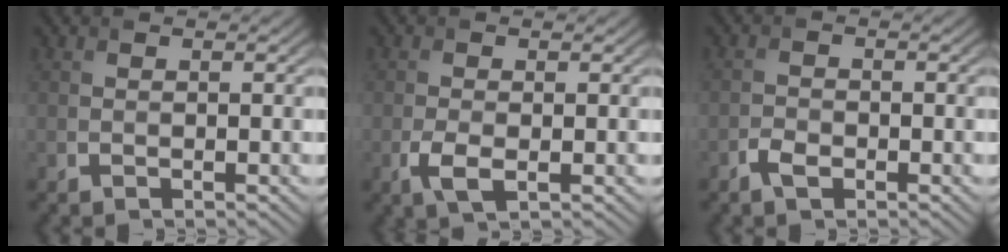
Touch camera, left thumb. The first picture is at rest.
{"total": 2.8, "force": [-0.9, 1.3, 2.3], "torque": [-0.056, -0.008, -0.018]}
{"total": 2.0, "force": [-1.3, 1.1, 1.2], "torque": [-0.024, 0.000, -0.027]}